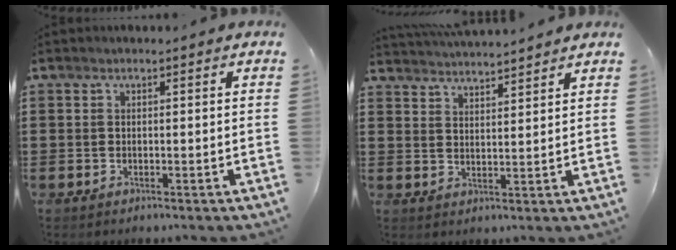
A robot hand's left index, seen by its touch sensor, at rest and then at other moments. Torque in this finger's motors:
{"motor_torque": [2.14, 0.00, 0.37, 0.14]}